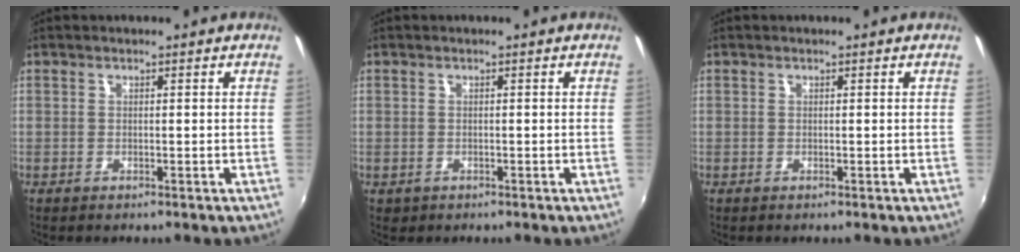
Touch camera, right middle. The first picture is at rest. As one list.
[{"total": 0.9, "force": [-0.3, 0.8, 0.2], "torque": [-0.006, -0.002, -0.003]}, {"total": 0.0}]